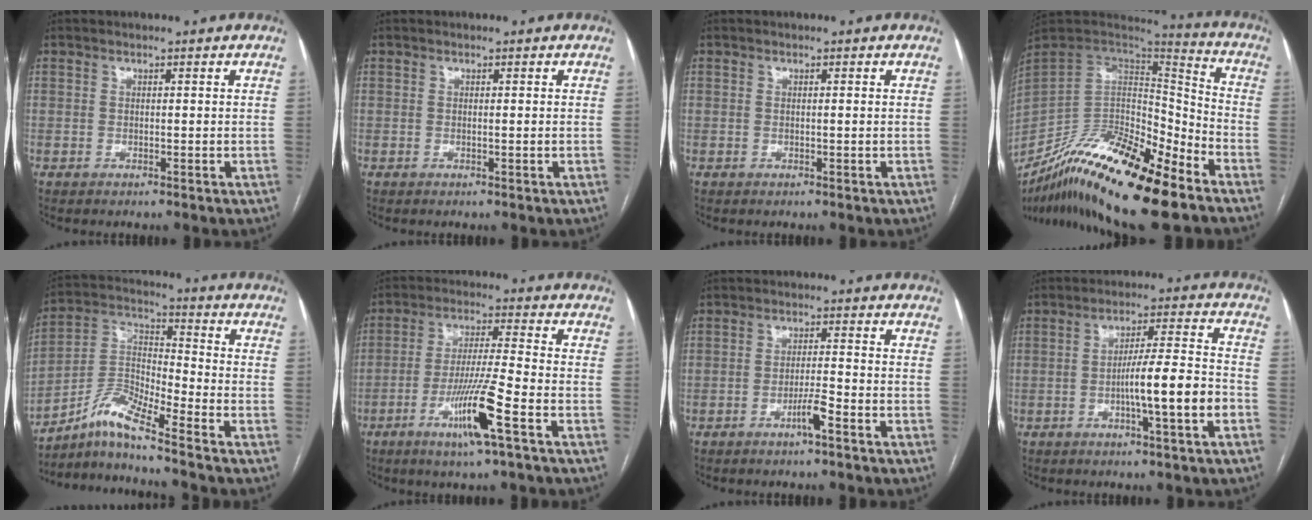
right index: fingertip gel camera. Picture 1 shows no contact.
{"total": 0.0}
{"total": 0.5, "force": [0.0, -0.1, 0.5], "torque": [-0.010, -0.001, 0.001]}
{"total": 23.9, "force": [-17.5, 4.1, 15.7], "torque": [-0.287, -0.014, -0.315]}
{"total": 8.7, "force": [-7.1, -0.3, 5.1], "torque": [-0.113, 0.010, -0.133]}
{"total": 10.8, "force": [-4.9, -0.8, 9.6], "torque": [-0.184, -0.015, -0.094]}
{"total": 3.6, "force": [-2.1, -0.2, 2.9], "torque": [-0.053, -0.003, -0.040]}
{"total": 9.8, "force": [-3.0, -0.1, 9.3], "torque": [-0.154, 0.008, -0.050]}